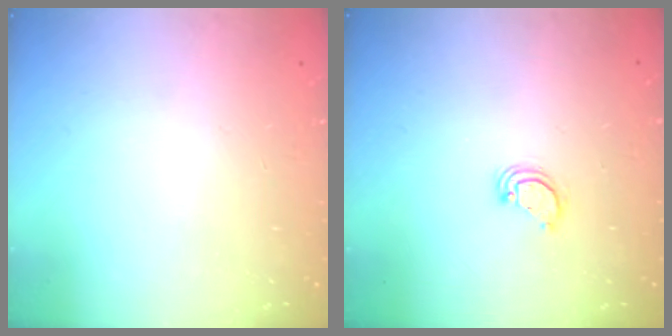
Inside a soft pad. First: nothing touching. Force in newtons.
{"total": 3.5, "press": 3.5, "slide": 0.3}